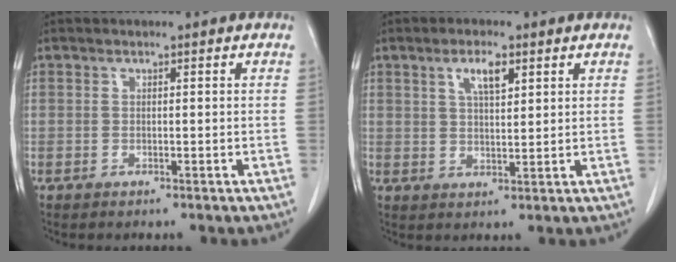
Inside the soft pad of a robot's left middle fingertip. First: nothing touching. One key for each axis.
{"total": 4.3, "fx": 2.3, "fy": 1.1, "fz": 3.5, "tx": -0.068, "ty": 0.001, "tz": 0.041}